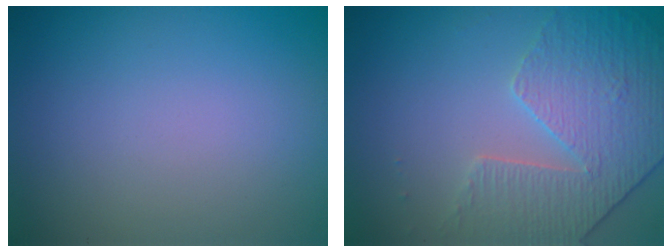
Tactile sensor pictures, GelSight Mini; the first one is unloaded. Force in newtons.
{"total": 4.2, "press": 3.7, "slide": 2.1}